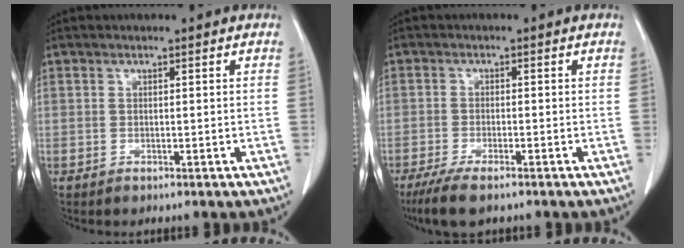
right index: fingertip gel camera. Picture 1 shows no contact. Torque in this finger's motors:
{"motor_torque": [0.47, -0.38, 0.23, 0.06]}